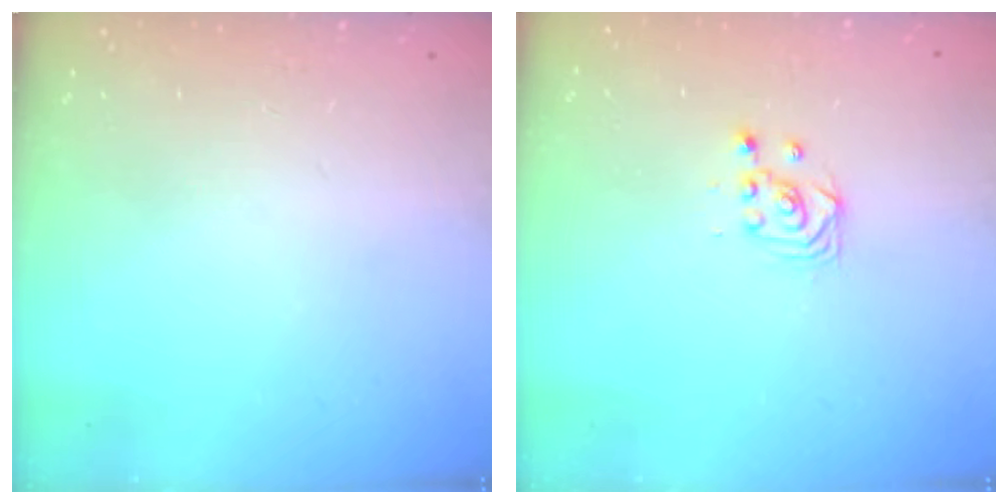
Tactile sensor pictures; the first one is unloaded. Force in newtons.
{"total": 3.3, "press": 3.3, "slide": 0.1}